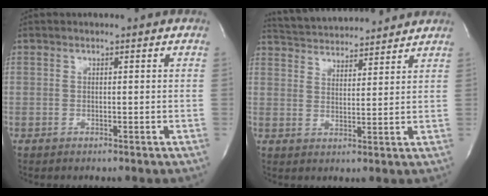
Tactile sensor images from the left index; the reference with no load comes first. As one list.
[{"total": 12.9, "force": [12.3, 1.9, 3.3], "torque": [-0.062, 0.025, 0.188]}]